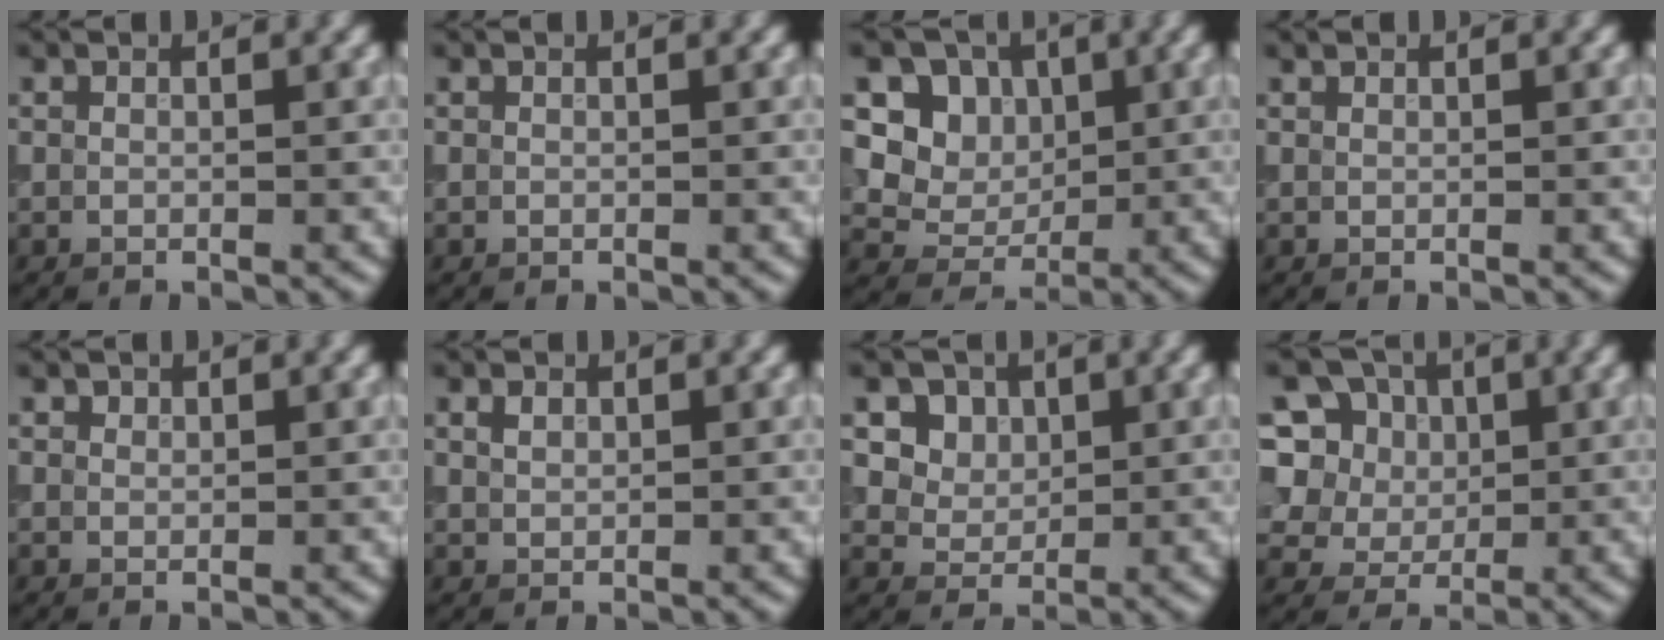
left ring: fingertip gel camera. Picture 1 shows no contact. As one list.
[{"total": 0.0}, {"total": 7.5, "force": [3.1, 6.2, 2.9], "torque": [-0.058, -0.002, 0.049]}, {"total": 0.0}, {"total": 0.6, "force": [0.5, 0.3, -0.1], "torque": [0.000, -0.002, 0.003]}, {"total": 0.8, "force": [0.5, 0.5, 0.3], "torque": [-0.006, 0.003, 0.009]}, {"total": 7.2, "force": [3.8, 5.4, 3.0], "torque": [-0.055, 0.006, 0.056]}, {"total": 10.9, "force": [4.8, 8.5, 5.0], "torque": [-0.109, 0.034, 0.060]}]